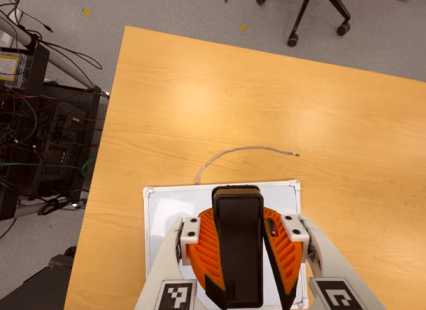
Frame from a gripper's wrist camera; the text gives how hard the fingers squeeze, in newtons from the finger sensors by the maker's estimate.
{"total": 13.1, "left": 11.5, "right": 14.8}